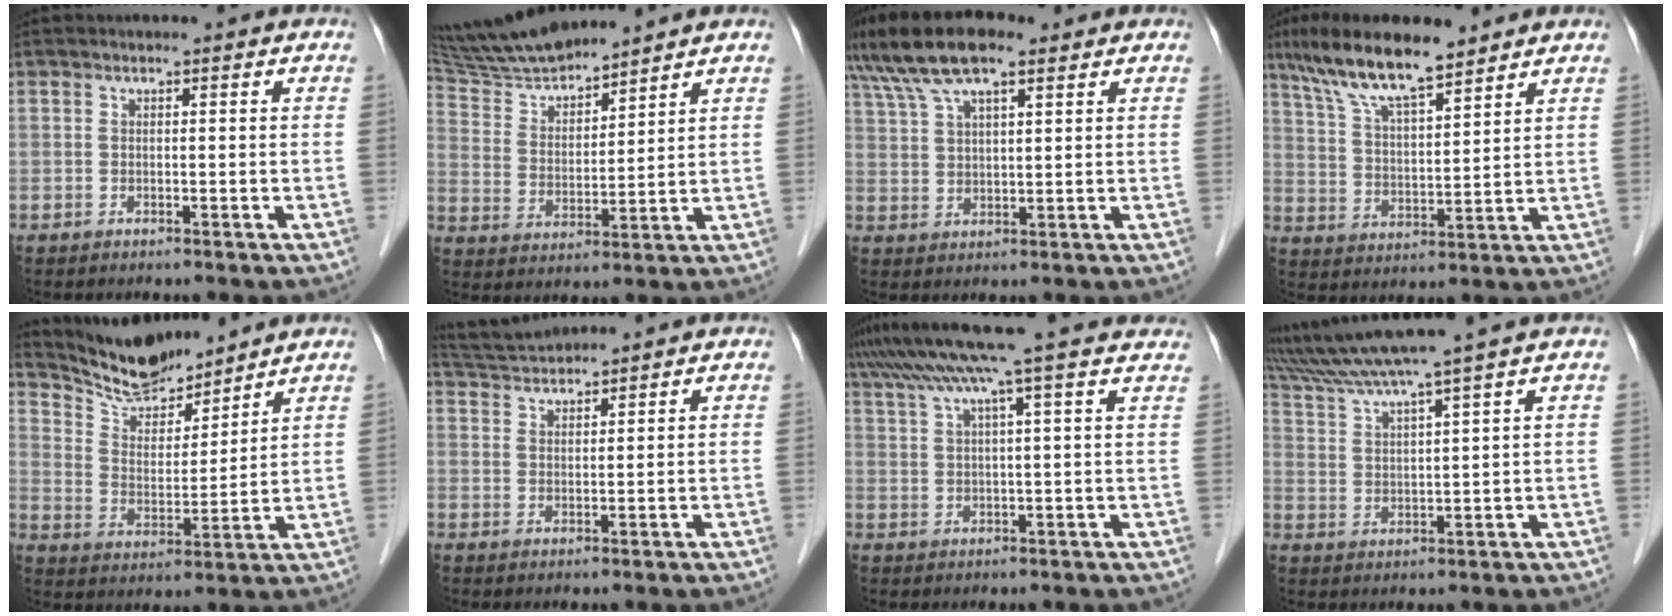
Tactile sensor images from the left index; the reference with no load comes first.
{"total": 11.0, "force": [10.5, 0.8, 3.1], "torque": [-0.073, 0.015, 0.207]}
{"total": 10.8, "force": [7.8, 2.8, 6.9], "torque": [-0.141, 0.034, 0.142]}
{"total": 11.9, "force": [9.3, 2.0, 7.2], "torque": [-0.140, 0.017, 0.170]}
{"total": 9.7, "force": [9.4, 1.6, 1.9], "torque": [-0.043, 0.006, 0.181]}
{"total": 4.9, "force": [4.9, -0.2, 0.4], "torque": [-0.015, 0.027, 0.094]}
{"total": 17.1, "force": [14.0, -0.4, 9.8], "torque": [-0.171, 0.045, 0.190]}
{"total": 11.8, "force": [9.9, -2.1, 6.1], "torque": [-0.113, 0.015, 0.170]}